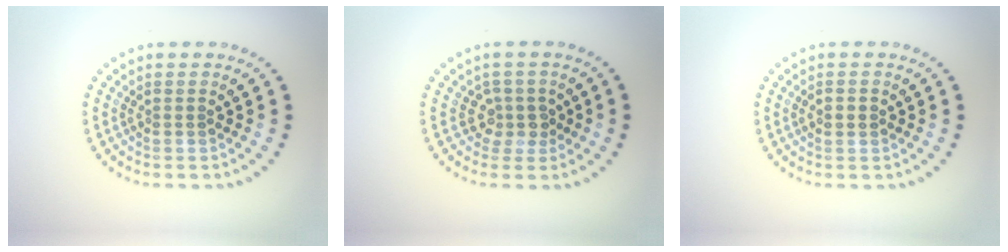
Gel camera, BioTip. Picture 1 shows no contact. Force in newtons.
{"total": 2.1, "press": 1.5, "slide": 1.5}
{"total": 1.4, "press": 1.4, "slide": 0.0}